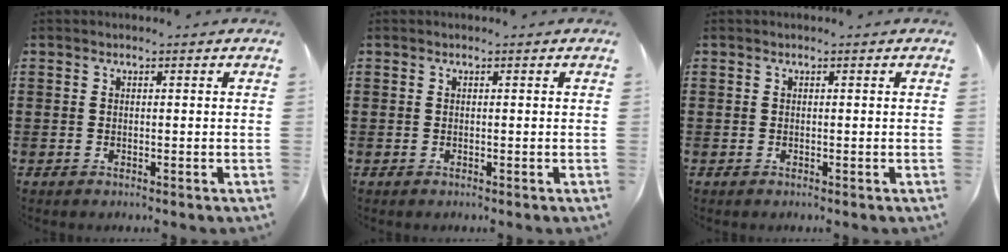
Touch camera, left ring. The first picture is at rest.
{"total": 0.0}
{"total": 0.0}